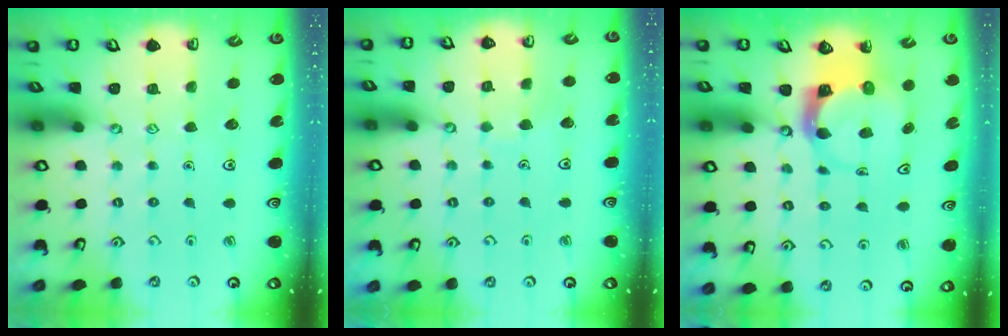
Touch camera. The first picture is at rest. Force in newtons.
{"total": 3.7, "press": 3.7, "slide": 0.4}
{"total": 5.6, "press": 5.6, "slide": 0.8}